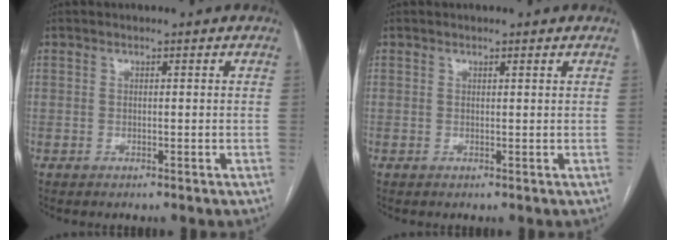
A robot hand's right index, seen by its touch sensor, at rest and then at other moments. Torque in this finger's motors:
{"motor_torque": [0.00, 0.08, -0.01, -0.01]}